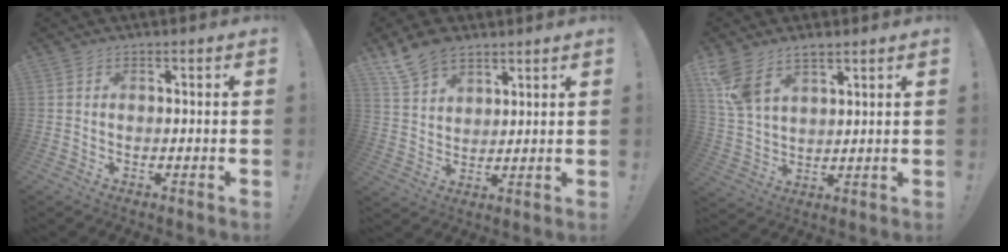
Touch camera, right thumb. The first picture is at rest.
{"total": 10.0, "force": [7.3, 5.5, 4.1], "torque": [-0.077, -0.035, 0.145]}
{"total": 8.4, "force": [5.9, 4.3, 4.1], "torque": [-0.094, -0.018, 0.121]}